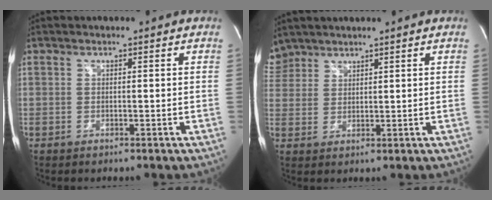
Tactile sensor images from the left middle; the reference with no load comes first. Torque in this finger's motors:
{"motor_torque": [0.90, -0.97, 0.12, 0.00]}